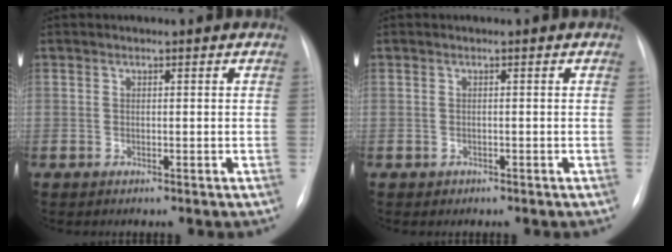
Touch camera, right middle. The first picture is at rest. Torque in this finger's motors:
{"motor_torque": [0.21, -0.15, 0.03, 0.00]}